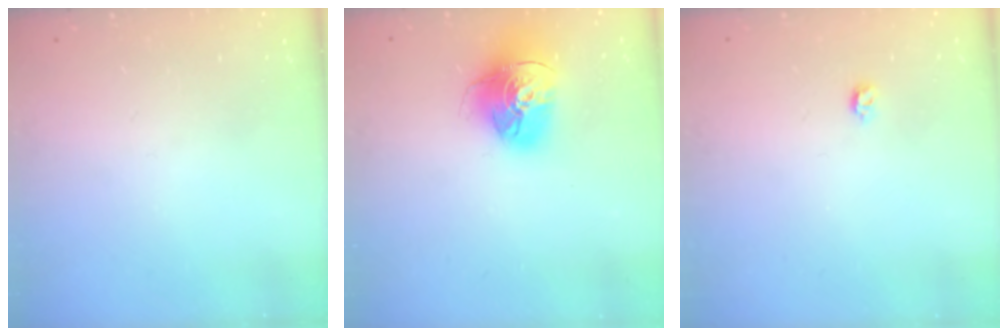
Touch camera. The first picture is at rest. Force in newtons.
{"total": 15.3, "press": 15.3, "slide": 1.5}
{"total": 3.5, "press": 3.5, "slide": 0.5}